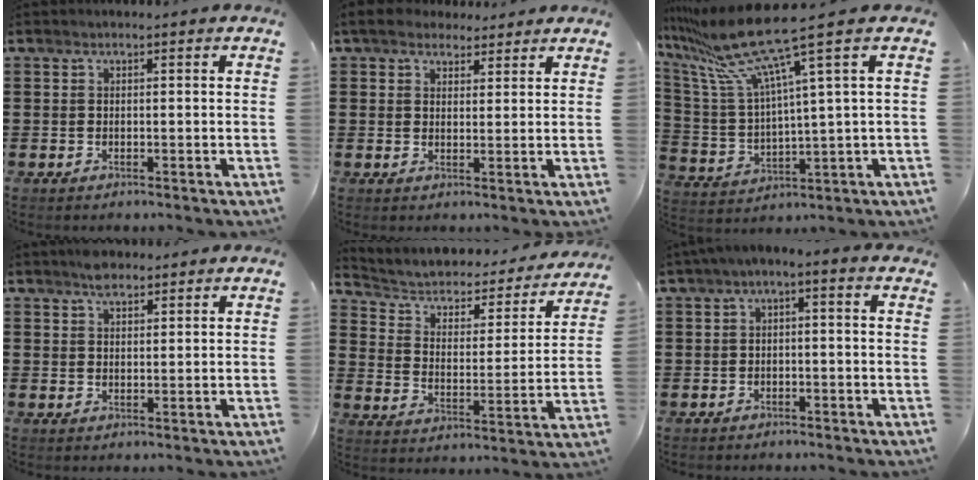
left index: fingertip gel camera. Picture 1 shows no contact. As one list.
[{"total": 4.5, "force": [3.6, 2.3, 1.2], "torque": [-0.038, 0.007, 0.069]}, {"total": 12.5, "force": [8.4, 0.4, 9.2], "torque": [-0.237, -0.053, 0.132]}, {"total": 3.0, "force": [2.4, 1.2, 1.3], "torque": [-0.021, 0.001, 0.044]}, {"total": 3.0, "force": [2.1, 1.9, 1.1], "torque": [-0.039, -0.021, 0.025]}, {"total": 2.0, "force": [-1.7, 0.2, 1.0], "torque": [-0.024, -0.002, -0.040]}]